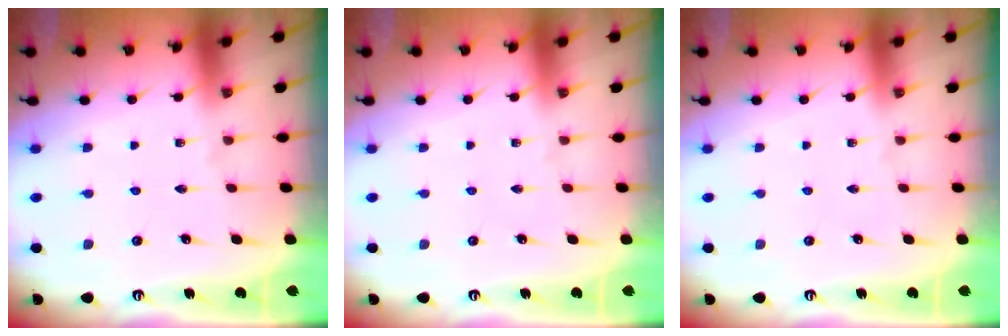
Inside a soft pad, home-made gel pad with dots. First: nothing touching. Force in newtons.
{"total": 0.0}
{"total": 0.0}